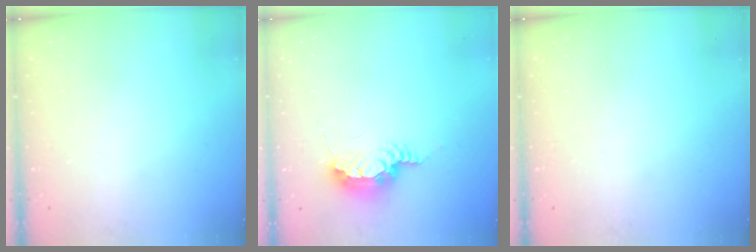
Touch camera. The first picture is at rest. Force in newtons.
{"total": 10.6, "press": 8.7, "slide": 6.2}
{"total": 0.0}